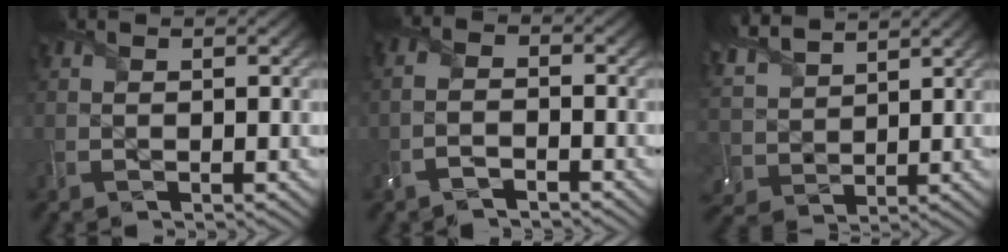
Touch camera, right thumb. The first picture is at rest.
{"total": 2.4, "force": [-1.9, 0.7, 1.3], "torque": [-0.032, 0.001, -0.048]}
{"total": 8.2, "force": [5.5, 4.5, 4.0], "torque": [-0.130, 0.018, 0.111]}